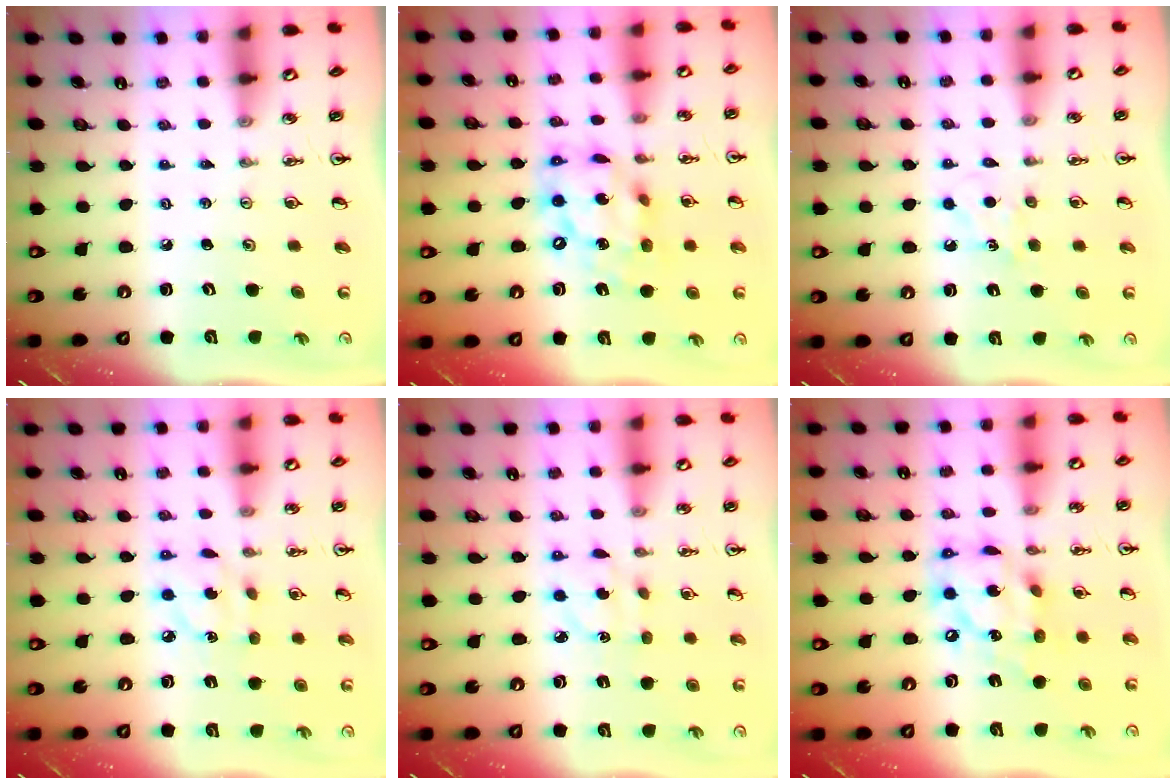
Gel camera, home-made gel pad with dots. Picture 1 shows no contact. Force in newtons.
{"total": 14.9, "press": 14.8, "slide": 1.4}
{"total": 5.6, "press": 5.6, "slide": 0.8}
{"total": 4.9, "press": 4.8, "slide": 0.3}
{"total": 4.8, "press": 4.8, "slide": 0.6}
{"total": 14.6, "press": 14.5, "slide": 1.7}